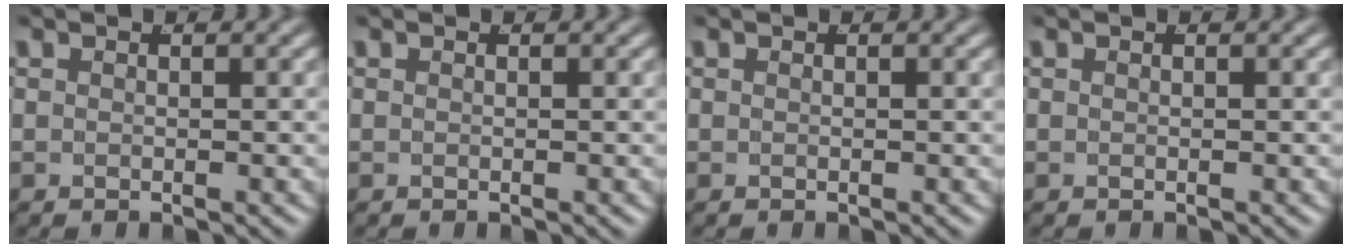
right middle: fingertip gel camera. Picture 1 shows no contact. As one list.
[{"total": 0.0}, {"total": 0.0}, {"total": 0.0}]